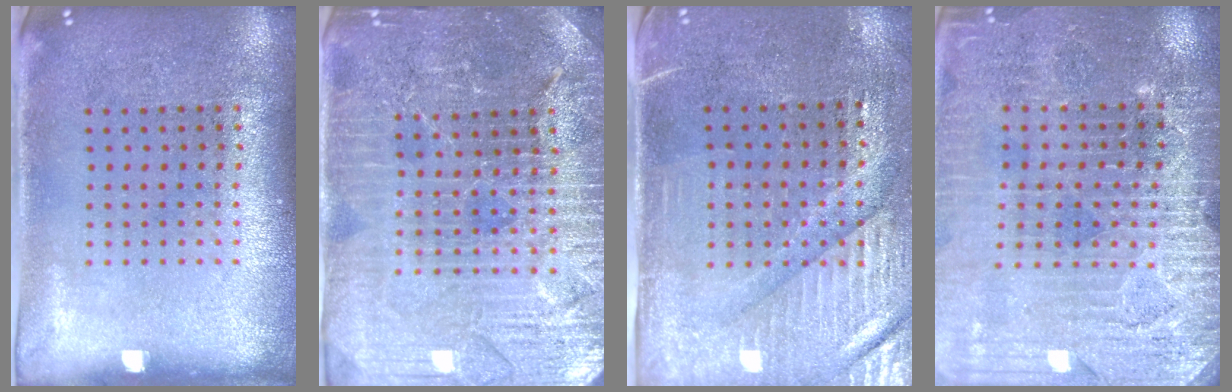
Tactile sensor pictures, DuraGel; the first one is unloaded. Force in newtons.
{"total": 4.4, "press": 4.1, "slide": 1.4}
{"total": 3.5, "press": 3.2, "slide": 1.5}
{"total": 3.3, "press": 3.3, "slide": 0.2}